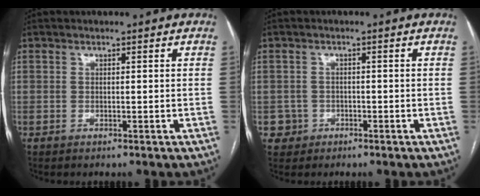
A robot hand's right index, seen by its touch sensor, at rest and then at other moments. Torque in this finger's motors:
{"motor_torque": [-0.41, 0.35, -1.05, -0.21]}